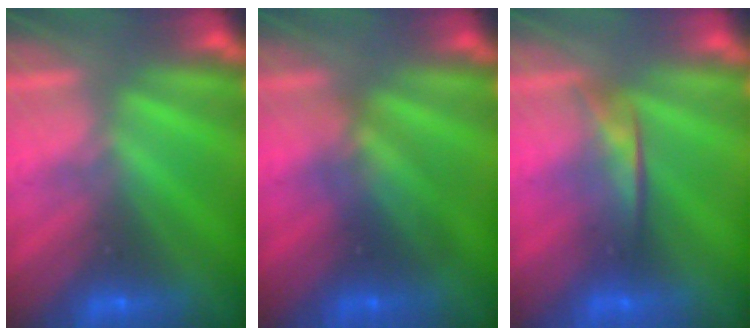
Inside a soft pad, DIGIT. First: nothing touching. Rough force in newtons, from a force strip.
{"total": 2.7}
{"total": 1.9}